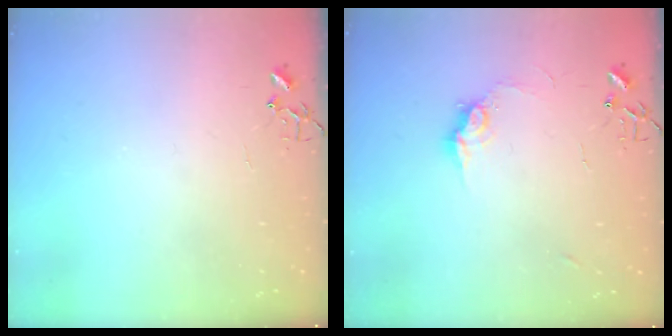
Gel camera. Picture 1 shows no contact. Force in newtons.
{"total": 8.9, "press": 8.9, "slide": 0.5}